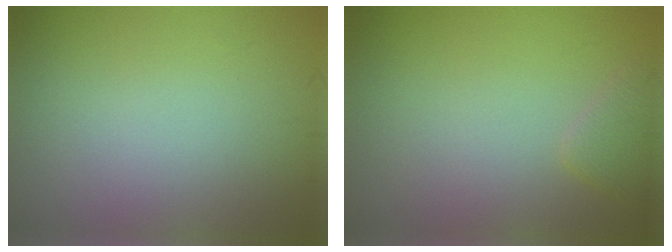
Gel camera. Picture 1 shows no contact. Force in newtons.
{"total": 1.6, "press": 1.6, "slide": 0.1}